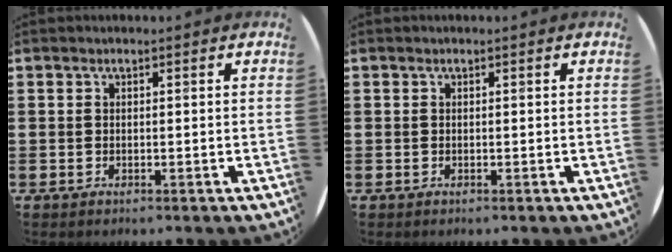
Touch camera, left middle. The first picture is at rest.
{"total": 0.0}